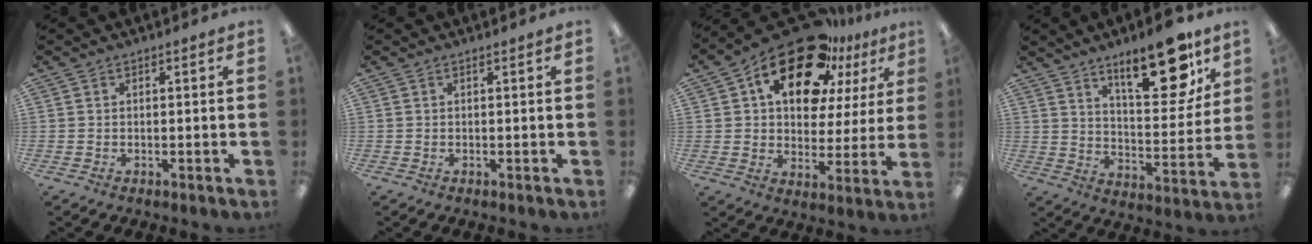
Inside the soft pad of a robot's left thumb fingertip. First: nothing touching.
{"total": 0.0}
{"total": 21.2, "force": [13.5, 10.7, 12.4], "torque": [-0.203, -0.075, 0.233]}
{"total": 18.7, "force": [12.1, 7.0, 12.5], "torque": [-0.166, -0.070, 0.192]}